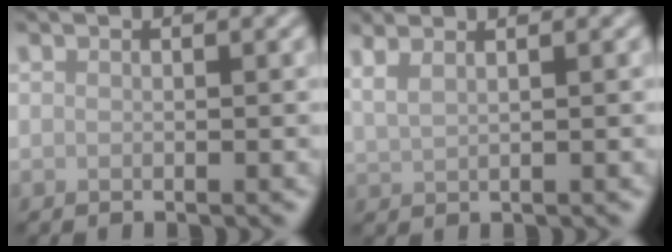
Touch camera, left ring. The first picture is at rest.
{"total": 3.6, "force": [2.4, 1.6, 2.1], "torque": [-0.024, 0.017, 0.021]}